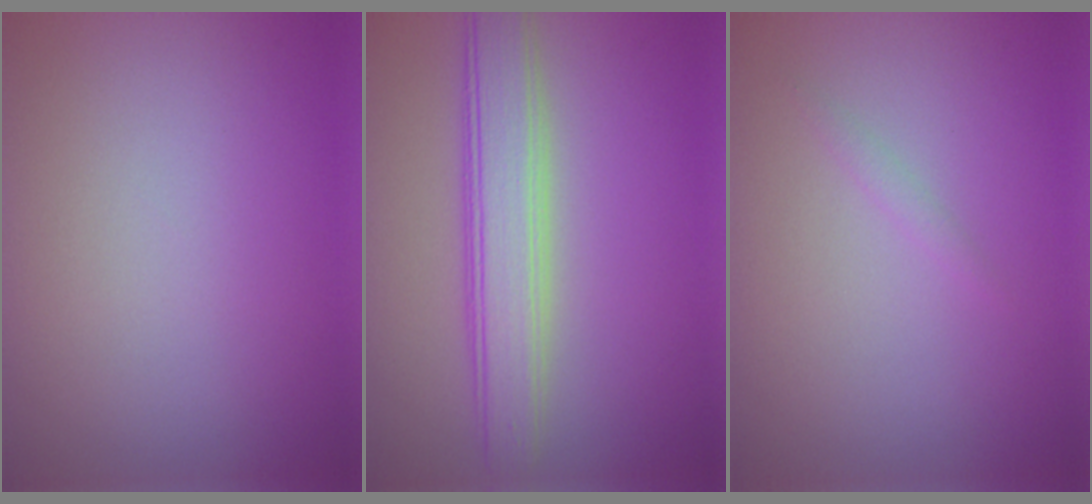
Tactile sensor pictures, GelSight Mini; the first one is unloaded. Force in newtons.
{"total": 5.4, "press": 5.4, "slide": 0.3}
{"total": 0.6, "press": 0.6, "slide": 0.0}